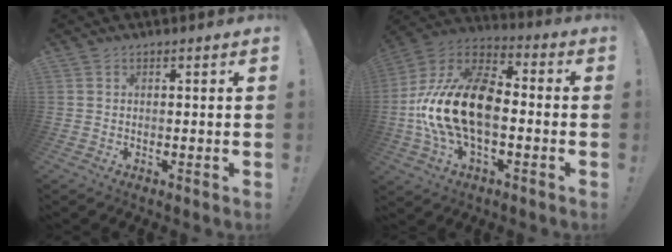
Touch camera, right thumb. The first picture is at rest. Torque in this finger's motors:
{"motor_torque": [2.44, 2.57, 1.54, -1.23, 0.43]}